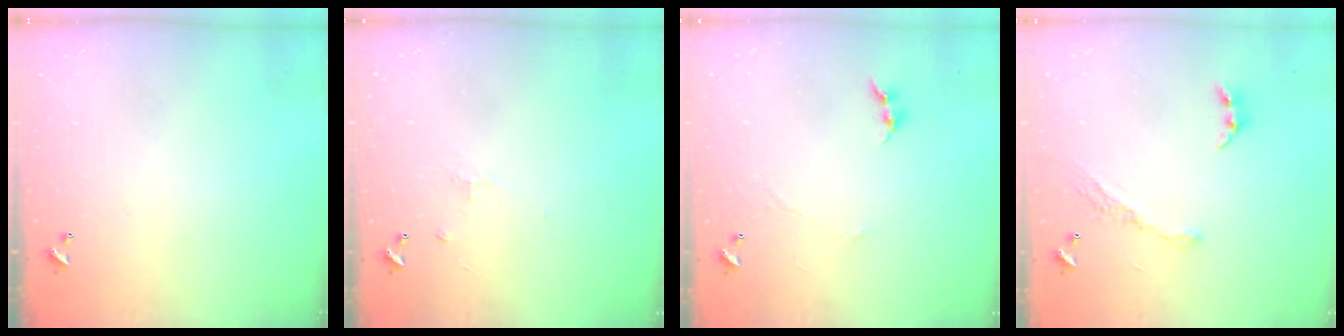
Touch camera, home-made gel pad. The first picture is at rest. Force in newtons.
{"total": 1.2, "press": 1.1, "slide": 0.6}
{"total": 0.7, "press": 0.4, "slide": 0.6}
{"total": 8.2, "press": 8.2, "slide": 0.9}